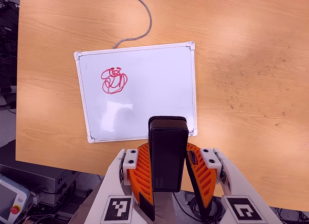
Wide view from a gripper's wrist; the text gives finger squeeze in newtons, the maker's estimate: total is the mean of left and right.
{"total": 7.0, "left": 5.6, "right": 8.5}